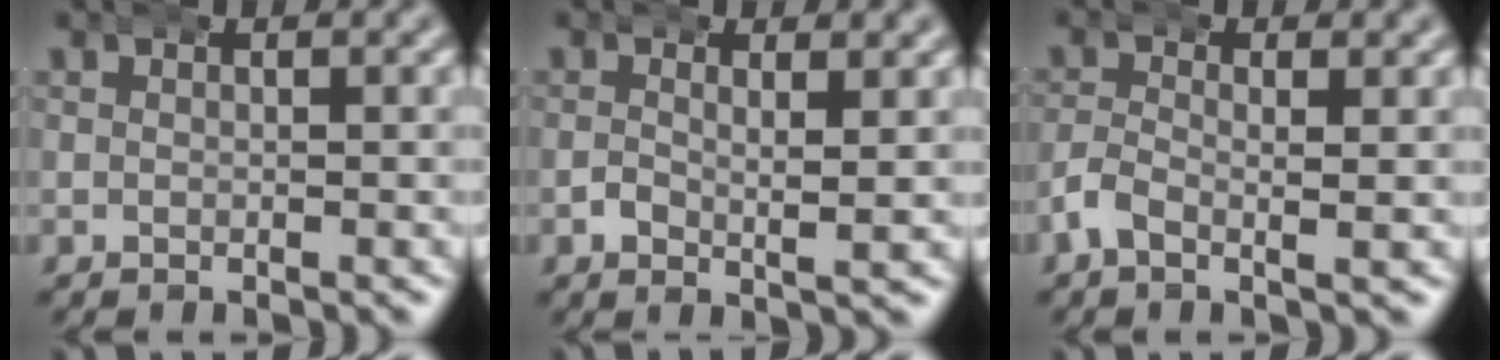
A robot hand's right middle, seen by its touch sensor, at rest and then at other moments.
{"total": 1.4, "force": [0.3, 0.2, 1.3], "torque": [-0.029, -0.013, 0.007]}
{"total": 1.8, "force": [-0.6, 0.7, 1.6], "torque": [-0.039, -0.009, -0.014]}